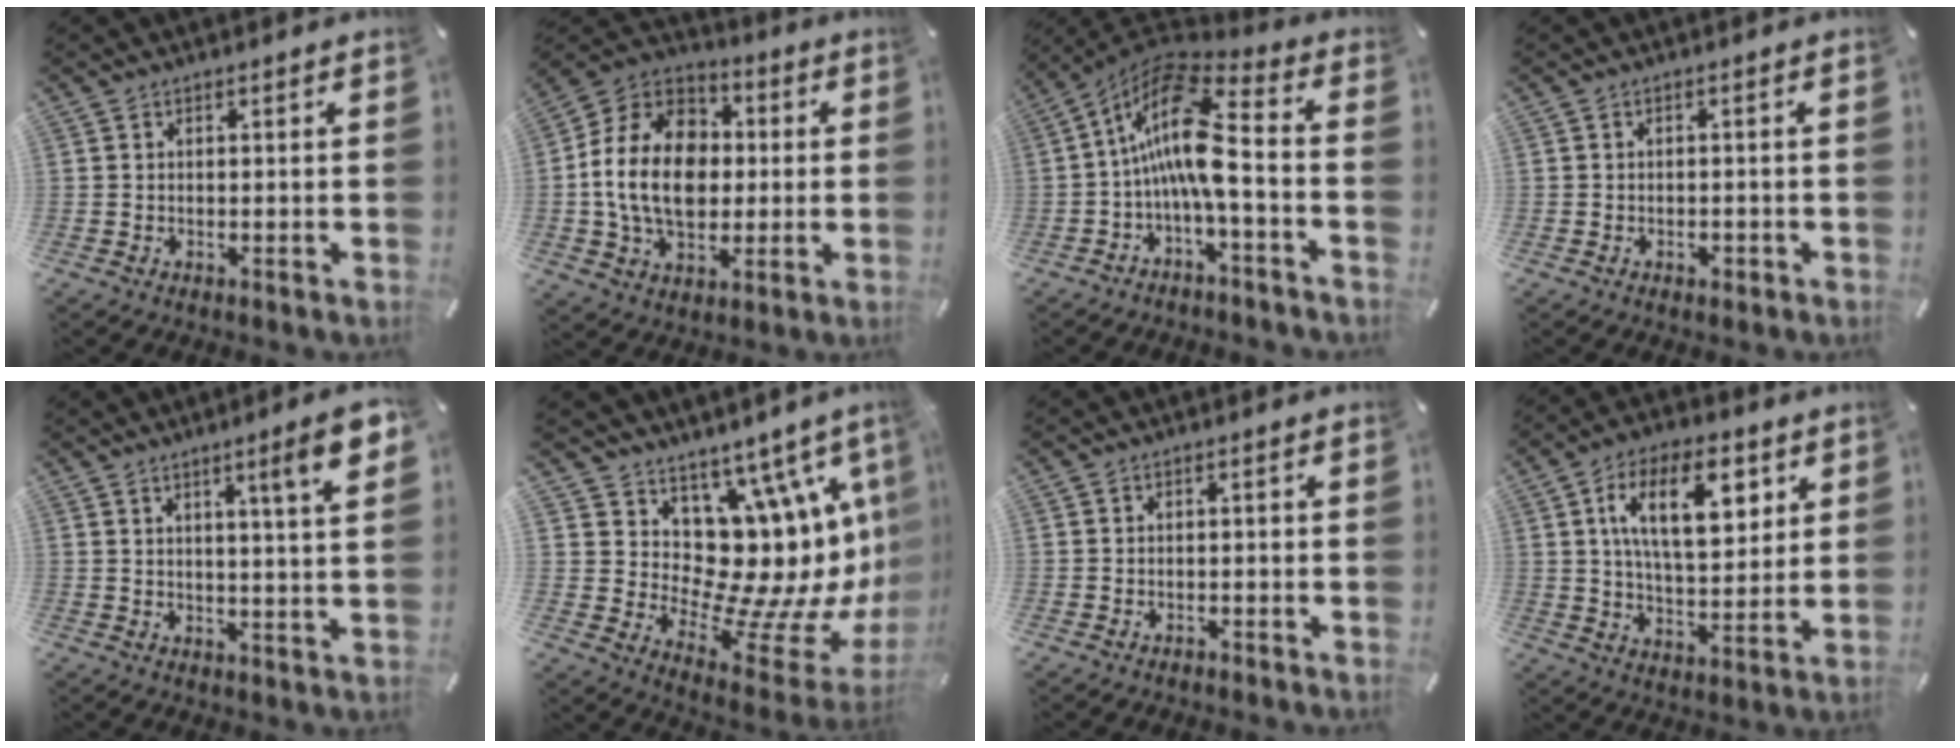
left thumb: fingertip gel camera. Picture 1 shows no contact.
{"total": 17.5, "force": [-1.1, 13.4, 11.1], "torque": [-0.257, 0.022, -0.022]}
{"total": 15.8, "force": [-0.8, 5.7, 14.7], "torque": [-0.284, -0.005, -0.018]}
{"total": 1.3, "force": [-0.7, 0.9, 0.5], "torque": [-0.009, 0.002, -0.015]}
{"total": 9.2, "force": [4.5, 0.3, 8.0], "torque": [-0.119, -0.019, 0.063]}
{"total": 16.8, "force": [4.9, 10.4, 12.2], "torque": [-0.151, -0.121, 0.114]}
{"total": 1.2, "force": [-1.0, 0.5, 0.4], "torque": [-0.009, 0.002, -0.022]}
{"total": 16.5, "force": [6.1, 8.5, 12.8], "torque": [-0.215, 0.000, 0.100]}